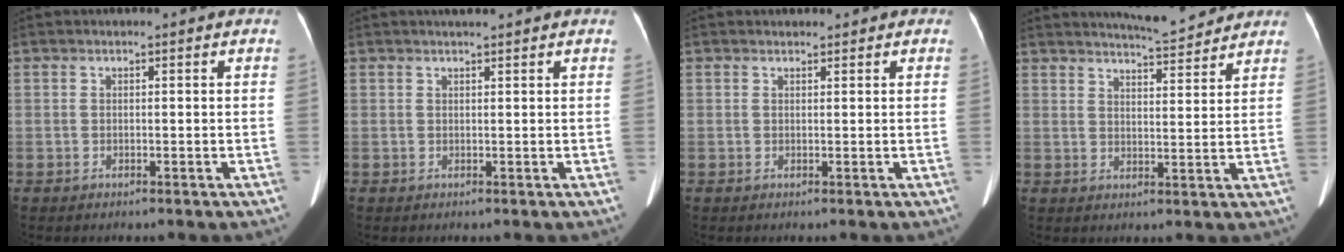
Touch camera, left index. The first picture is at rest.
{"total": 2.8, "force": [2.4, 0.1, 1.3], "torque": [-0.016, 0.017, 0.035]}
{"total": 2.2, "force": [1.9, 1.0, 0.5], "torque": [0.000, 0.016, 0.020]}
{"total": 8.8, "force": [8.4, 0.9, 2.5], "torque": [-0.041, 0.002, 0.112]}